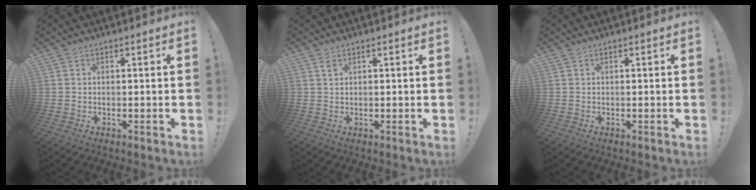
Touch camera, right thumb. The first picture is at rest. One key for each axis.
{"total": 1.2, "fx": 0.8, "fy": 0.5, "fz": 0.8, "tx": -0.004, "ty": -0.005, "tz": 0.012}
{"total": 0.0}